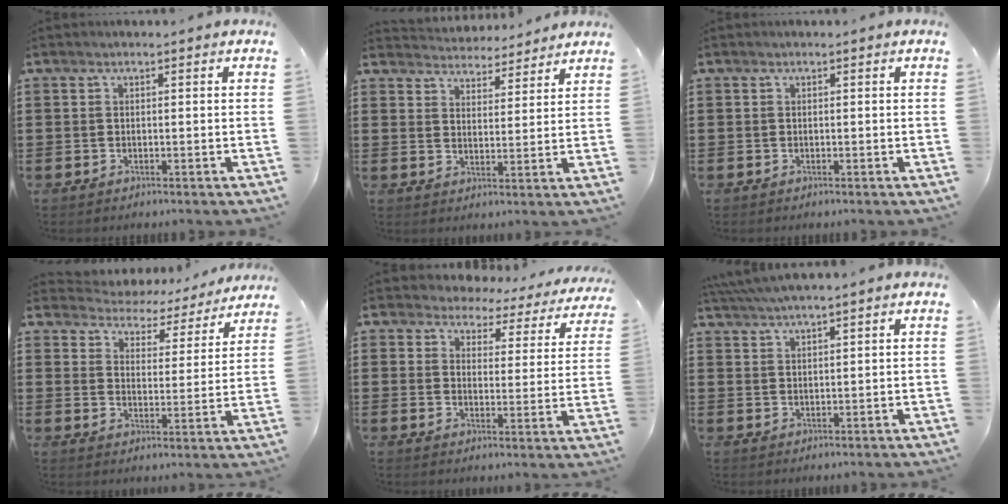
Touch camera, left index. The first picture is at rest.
{"total": 4.3, "force": [4.2, 0.4, -0.2], "torque": [-0.015, -0.024, 0.075]}
{"total": 0.0}
{"total": 4.0, "force": [3.9, 0.6, -0.2], "torque": [-0.025, -0.034, 0.062]}
{"total": 3.6, "force": [3.4, 1.2, 0.2], "torque": [-0.027, -0.023, 0.055]}
{"total": 3.1, "force": [2.9, -0.3, 1.2], "torque": [-0.032, -0.001, 0.055]}